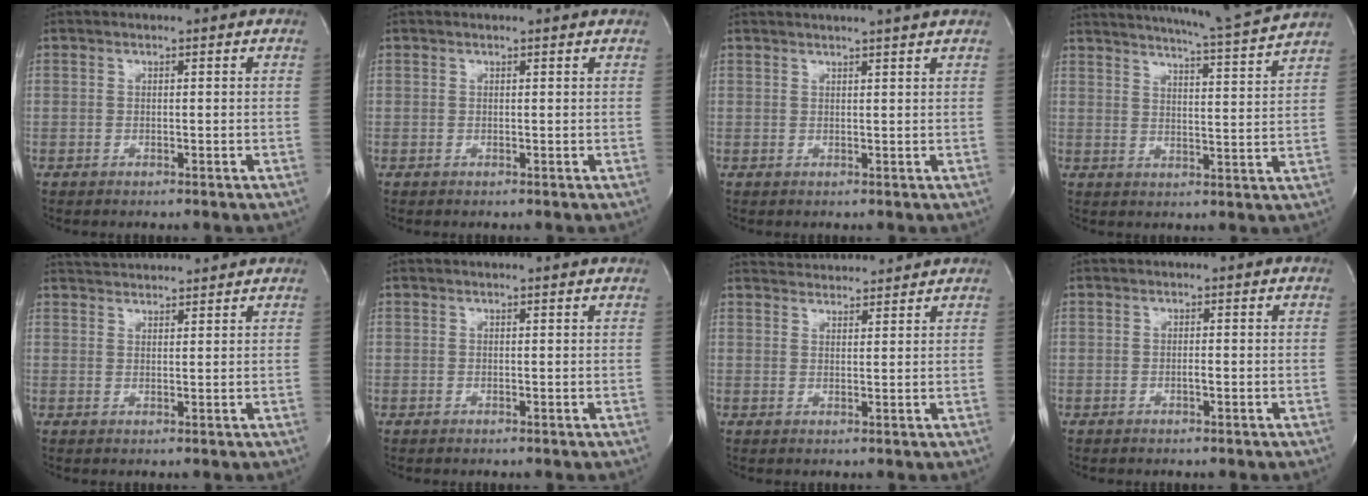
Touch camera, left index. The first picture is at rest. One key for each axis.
{"total": 0.9, "fx": 0.8, "fy": -0.1, "fz": 0.2, "tx": -0.012, "ty": -0.002, "tz": 0.009}
{"total": 4.9, "fx": 4.3, "fy": -0.9, "fz": 2.2, "tx": -0.030, "ty": 0.009, "tz": 0.046}
{"total": 15.0, "fx": 13.9, "fy": -1.7, "fz": 5.5, "tx": -0.096, "ty": -0.046, "tz": 0.184}
{"total": 7.3, "fx": 7.1, "fy": 0.4, "fz": 1.7, "tx": -0.034, "ty": 0.031, "tz": 0.105}
{"total": 1.5, "fx": 1.4, "fy": -0.2, "fz": 0.4, "tx": -0.016, "ty": -0.001, "tz": 0.013}
{"total": 7.6, "fx": 7.4, "fy": 0.7, "fz": 1.2, "tx": -0.025, "ty": 0.024, "tz": 0.105}
{"total": 0.7, "fx": -0.3, "fy": 0.0, "fz": 0.6, "tx": -0.011, "ty": -0.001, "tz": -0.007}